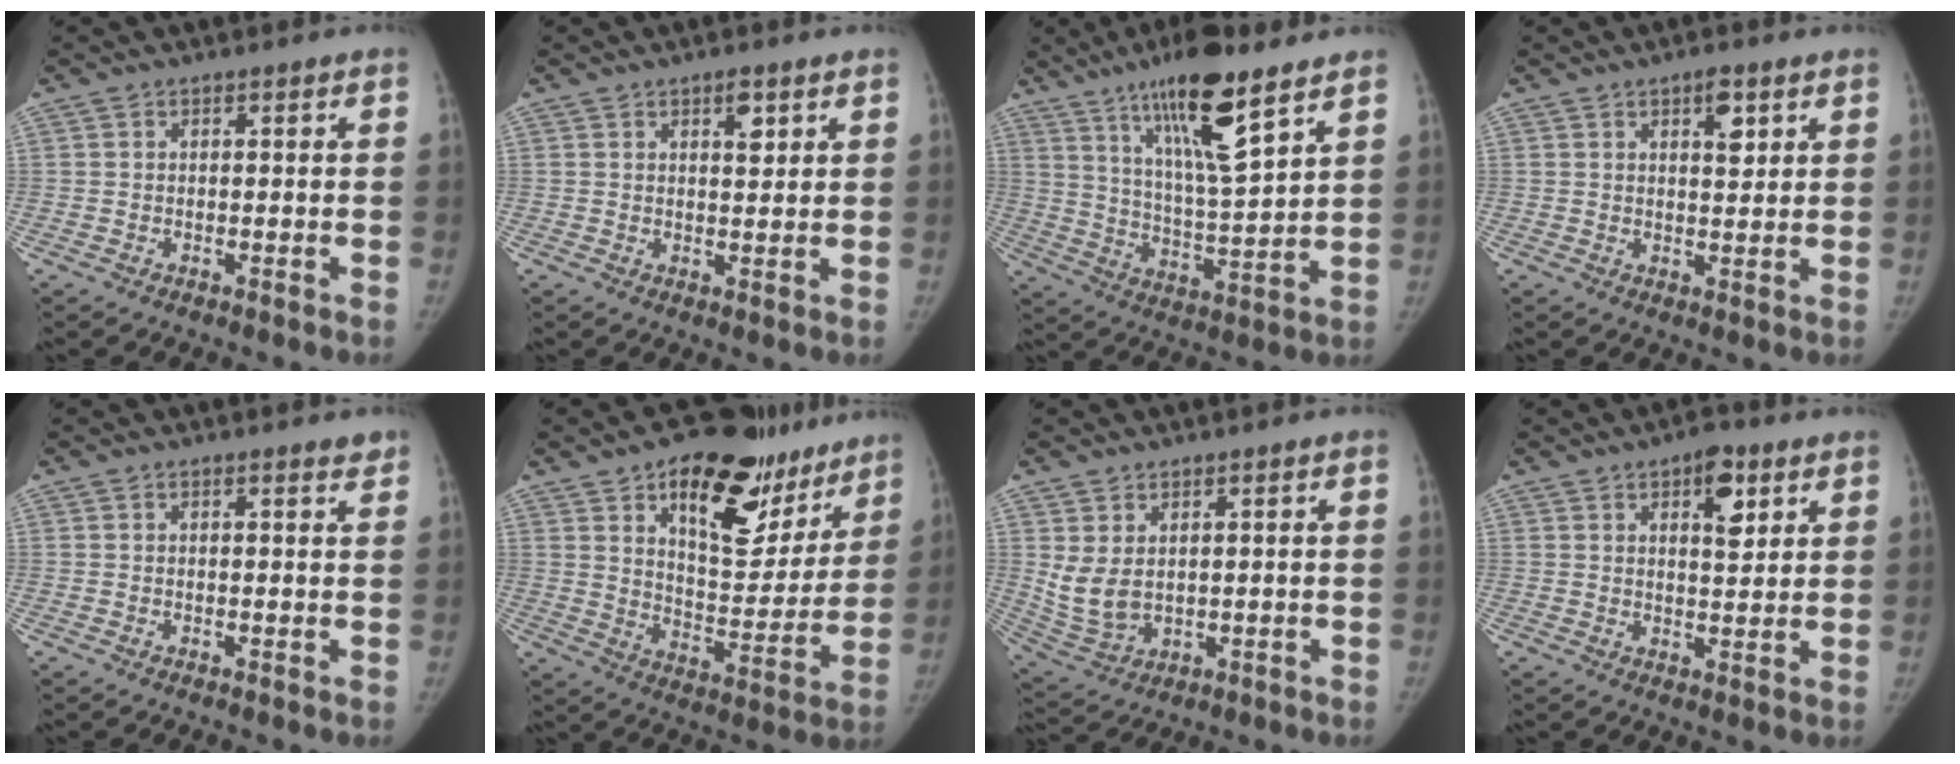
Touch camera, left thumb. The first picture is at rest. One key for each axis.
{"total": 3.3, "fx": 1.9, "fy": 1.4, "fz": 2.3, "tx": -0.023, "ty": -0.010, "tz": 0.028}
{"total": 16.4, "fx": 10.2, "fy": 3.0, "fz": 12.5, "tx": -0.207, "ty": -0.056, "tz": 0.183}
{"total": 4.4, "fx": 2.3, "fy": 1.9, "fz": 3.2, "tx": -0.034, "ty": -0.012, "tz": 0.033}
{"total": 1.4, "fx": 1.2, "fy": 0.3, "fz": 0.6, "tx": -0.004, "ty": -0.008, "tz": 0.014}
{"total": 23.5, "fx": 14.7, "fy": 11.6, "fz": 14.1, "tx": -0.141, "ty": -0.063, "tz": 0.219}
{"total": 6.9, "fx": 1.8, "fy": 4.5, "fz": 4.8, "tx": -0.093, "ty": -0.015, "tz": 0.054}
{"total": 9.4, "fx": 5.2, "fy": 2.8, "fz": 7.3, "tx": -0.101, "ty": -0.030, "tz": 0.082}